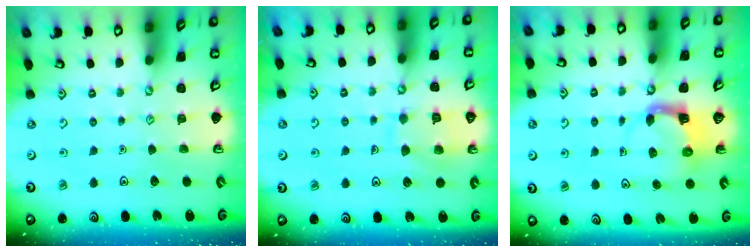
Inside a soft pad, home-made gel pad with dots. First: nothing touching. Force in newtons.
{"total": 10.7, "press": 10.7, "slide": 1.0}
{"total": 3.9, "press": 3.9, "slide": 0.7}